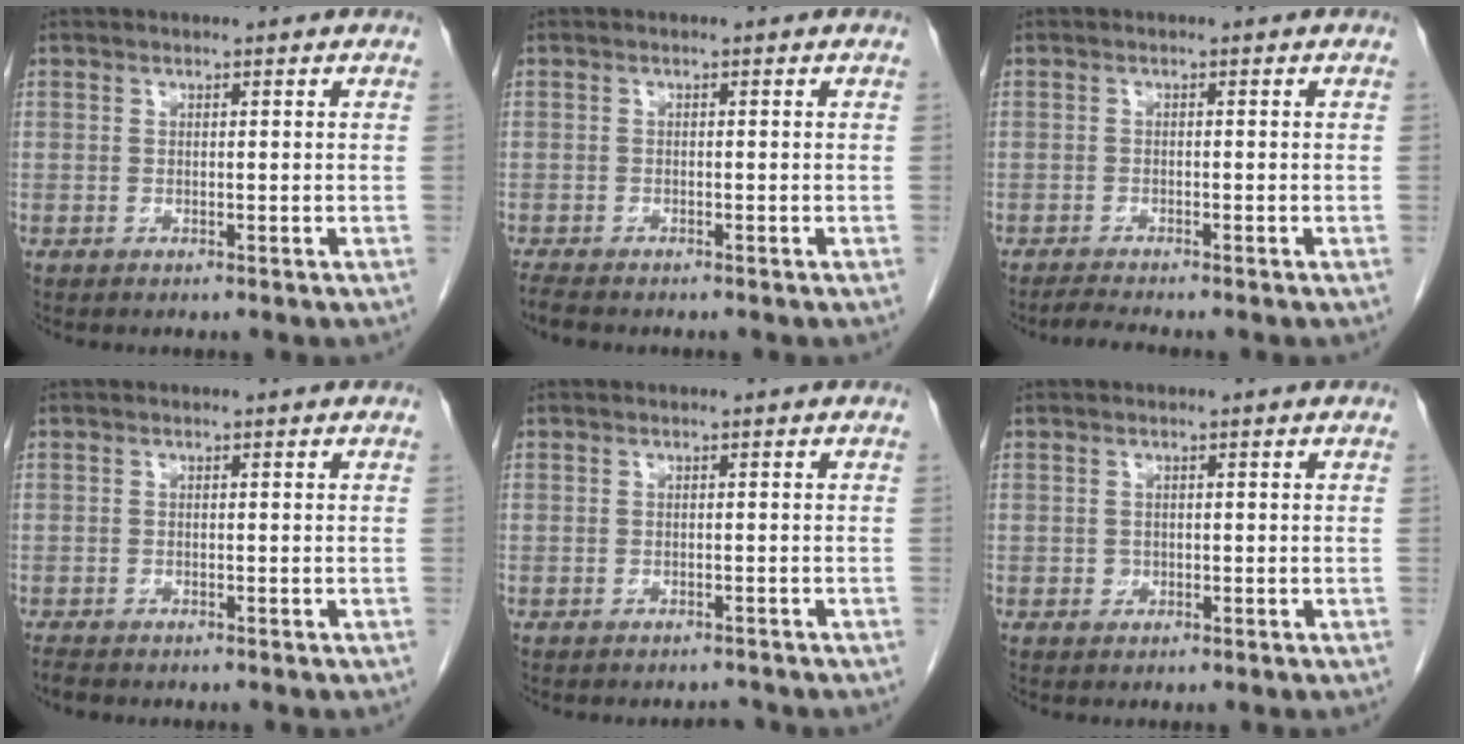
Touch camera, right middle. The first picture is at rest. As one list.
[{"total": 2.5, "force": [-2.1, 0.6, 1.2], "torque": [-0.027, -0.008, -0.032]}, {"total": 1.9, "force": [-1.7, -0.6, 0.5], "torque": [-0.024, -0.012, -0.035]}, {"total": 1.7, "force": [-1.5, 0.5, 0.6], "torque": [-0.018, -0.004, -0.020]}, {"total": 2.2, "force": [-2.1, 0.4, 0.2], "torque": [0.000, -0.006, -0.027]}, {"total": 0.7, "force": [-0.2, 0.7, 0.2], "torque": [-0.001, 0.004, -0.003]}]